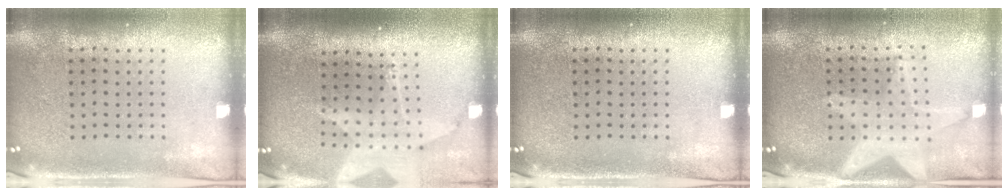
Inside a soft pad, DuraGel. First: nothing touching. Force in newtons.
{"total": 1.8, "press": 1.4, "slide": 1.0}
{"total": 0.0}
{"total": 2.0, "press": 1.7, "slide": 1.1}